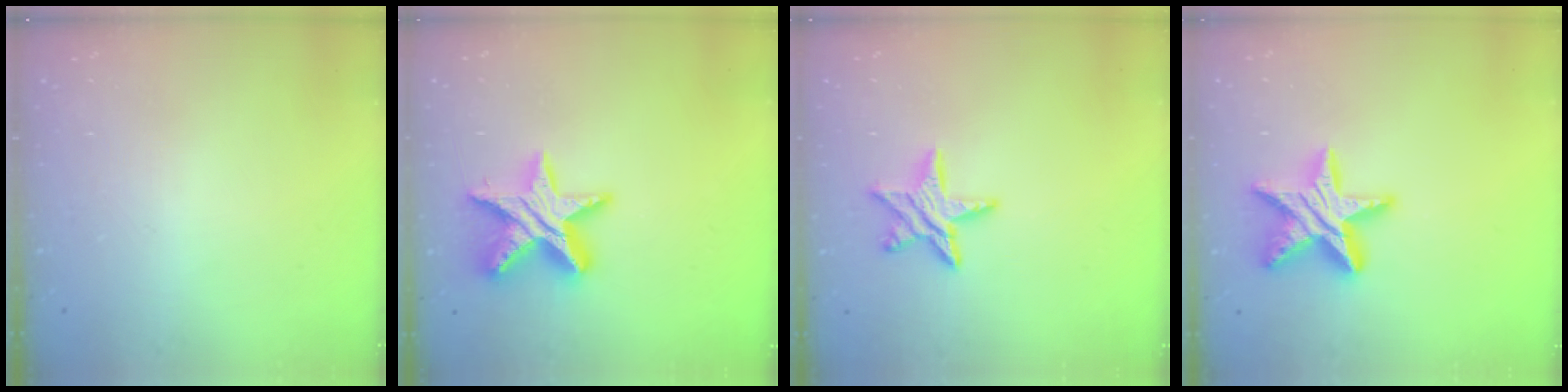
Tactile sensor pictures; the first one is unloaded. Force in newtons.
{"total": 15.9, "press": 15.9, "slide": 1.4}
{"total": 9.9, "press": 9.9, "slide": 0.5}
{"total": 16.3, "press": 16.3, "slide": 0.9}